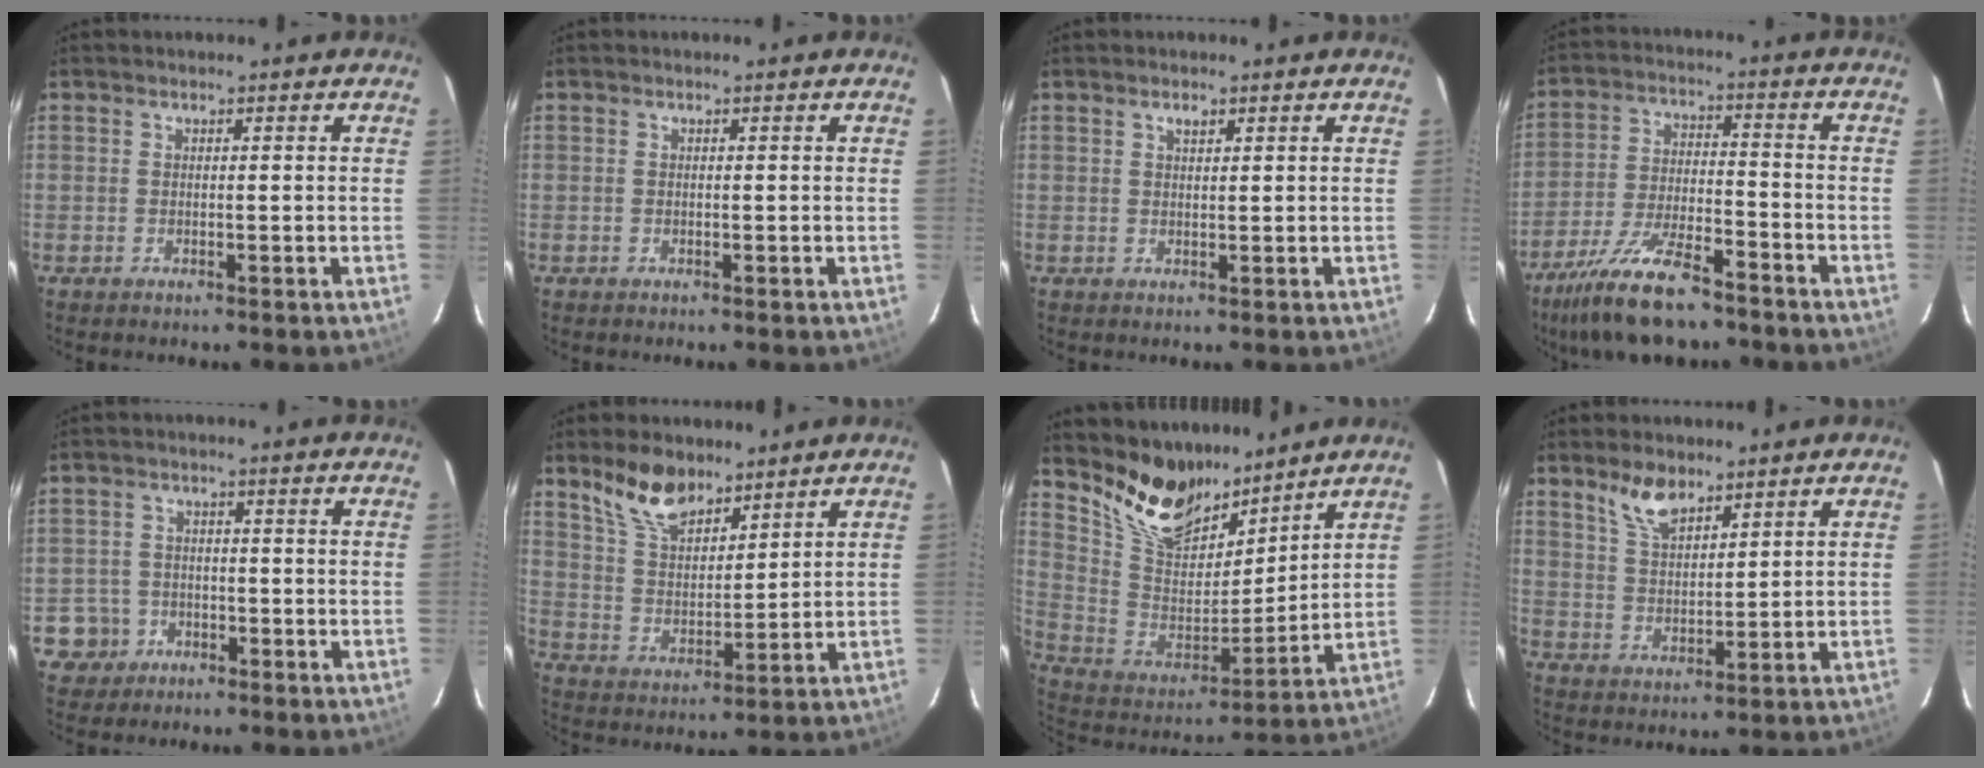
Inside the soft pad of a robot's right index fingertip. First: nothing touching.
{"total": 0.0}
{"total": 1.3, "force": [0.8, 0.6, 0.8], "torque": [-0.012, 0.004, 0.014]}
{"total": 15.9, "force": [-12.4, 4.5, 8.8], "torque": [-0.190, -0.022, -0.218]}
{"total": 5.1, "force": [-2.4, 4.6, 0.1], "torque": [-0.015, 0.023, -0.042]}
{"total": 10.1, "force": [7.6, 4.4, 5.0], "torque": [-0.093, 0.012, 0.150]}
{"total": 15.6, "force": [12.7, 6.9, 5.9], "torque": [-0.137, -0.002, 0.249]}
{"total": 6.6, "force": [4.9, 2.7, 3.5], "torque": [-0.063, 0.005, 0.097]}